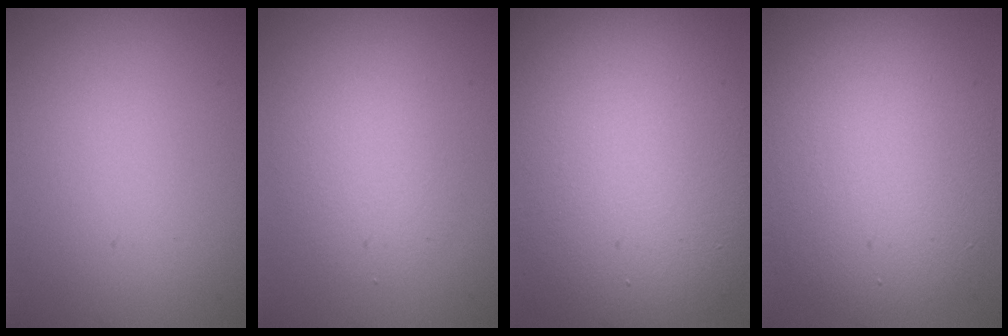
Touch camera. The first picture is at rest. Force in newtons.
{"total": 2.8, "press": 2.8, "slide": 0.2}
{"total": 14.3, "press": 14.2, "slide": 0.7}
{"total": 9.3, "press": 9.3, "slide": 0.4}